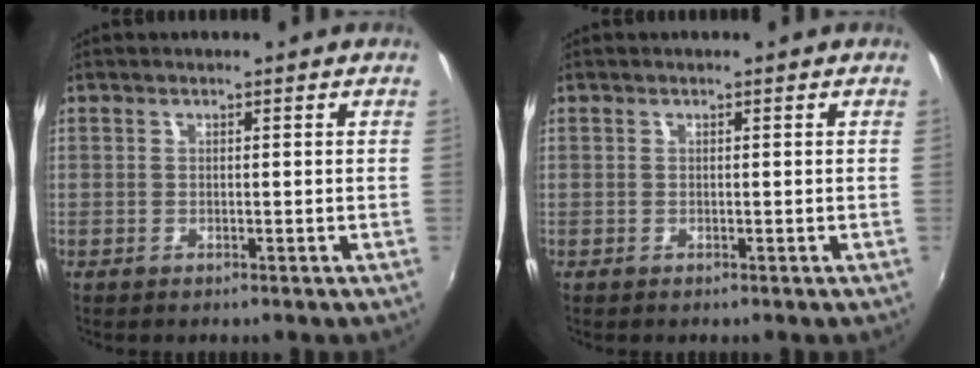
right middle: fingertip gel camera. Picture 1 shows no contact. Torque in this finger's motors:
{"motor_torque": [0.01, -0.03, 0.00, 0.01]}